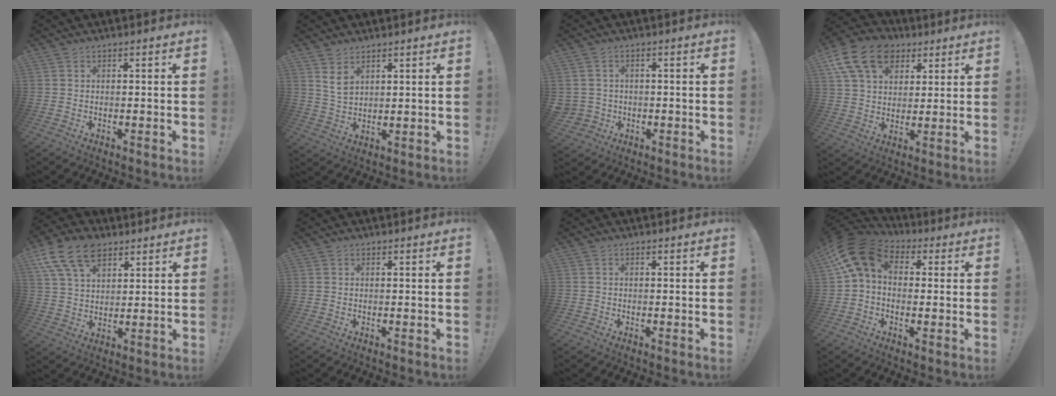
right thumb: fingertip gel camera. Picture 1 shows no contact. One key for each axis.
{"total": 5.7, "fx": 3.4, "fy": 3.3, "fz": 3.1, "tx": -0.046, "ty": -0.017, "tz": 0.063}
{"total": 3.0, "fx": 0.2, "fy": 2.9, "fz": 0.9, "tx": -0.015, "ty": 0.001, "tz": 0.007}
{"total": 17.2, "fx": 7.9, "fy": 12.2, "fz": 9.2, "tx": -0.156, "ty": -0.032, "tz": 0.151}
{"total": 14.8, "fx": 8.2, "fy": 9.2, "fz": 8.2, "tx": -0.147, "ty": -0.034, "tz": 0.154}
{"total": 0.0}
{"total": 0.7, "fx": -0.5, "fy": 0.5, "fz": 0.0, "tx": -0.001, "ty": 0.002, "tz": -0.009}
{"total": 14.1, "fx": 4.0, "fy": 9.1, "fz": 10.0, "tx": -0.185, "ty": 0.000, "tz": 0.077}